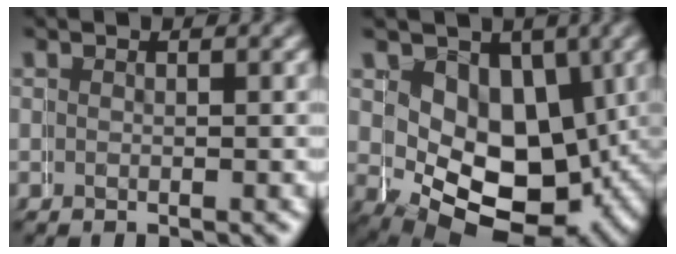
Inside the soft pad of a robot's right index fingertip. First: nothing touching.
{"total": 12.6, "force": [-1.2, 10.0, 7.5], "torque": [-0.137, -0.062, 0.003]}